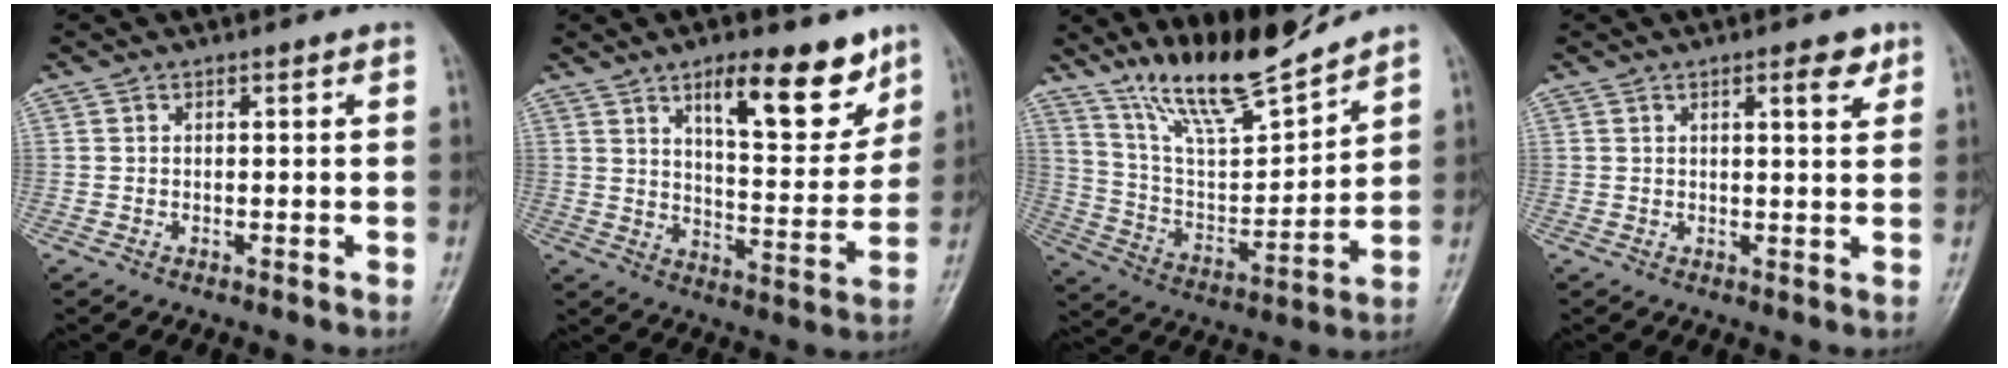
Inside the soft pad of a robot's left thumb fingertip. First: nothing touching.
{"total": 14.7, "force": [9.0, 5.3, 10.3], "torque": [-0.109, -0.056, 0.139]}
{"total": 15.4, "force": [13.4, 2.5, 7.1], "torque": [-0.105, -0.079, 0.254]}
{"total": 3.7, "force": [2.0, 1.2, 2.9], "torque": [-0.032, -0.009, 0.026]}